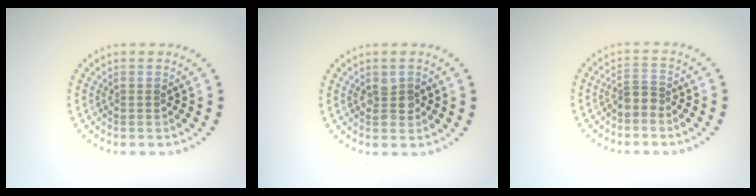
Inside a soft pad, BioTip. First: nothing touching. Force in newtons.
{"total": 1.8, "press": 1.7, "slide": 0.2}
{"total": 1.9, "press": 1.3, "slide": 1.3}